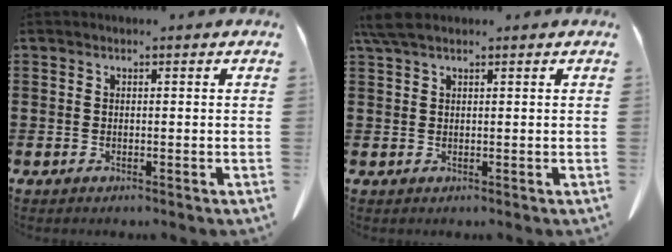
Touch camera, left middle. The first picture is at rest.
{"total": 3.0, "force": [2.0, 0.7, 2.1], "torque": [-0.047, 0.003, 0.037]}